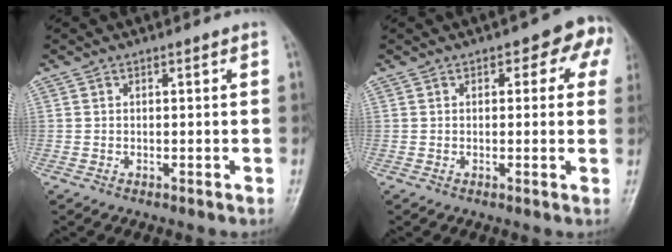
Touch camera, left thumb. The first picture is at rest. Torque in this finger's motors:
{"motor_torque": [0.08, 0.22, -0.02, -0.37, 0.07]}